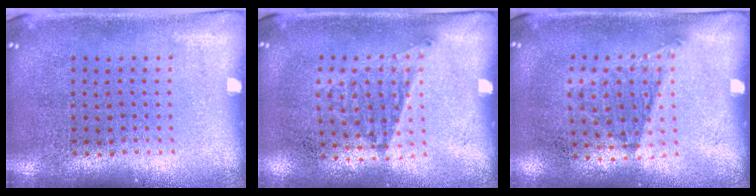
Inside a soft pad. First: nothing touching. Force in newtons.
{"total": 1.2, "press": 0.9, "slide": 0.7}
{"total": 1.1, "press": 0.8, "slide": 0.8}